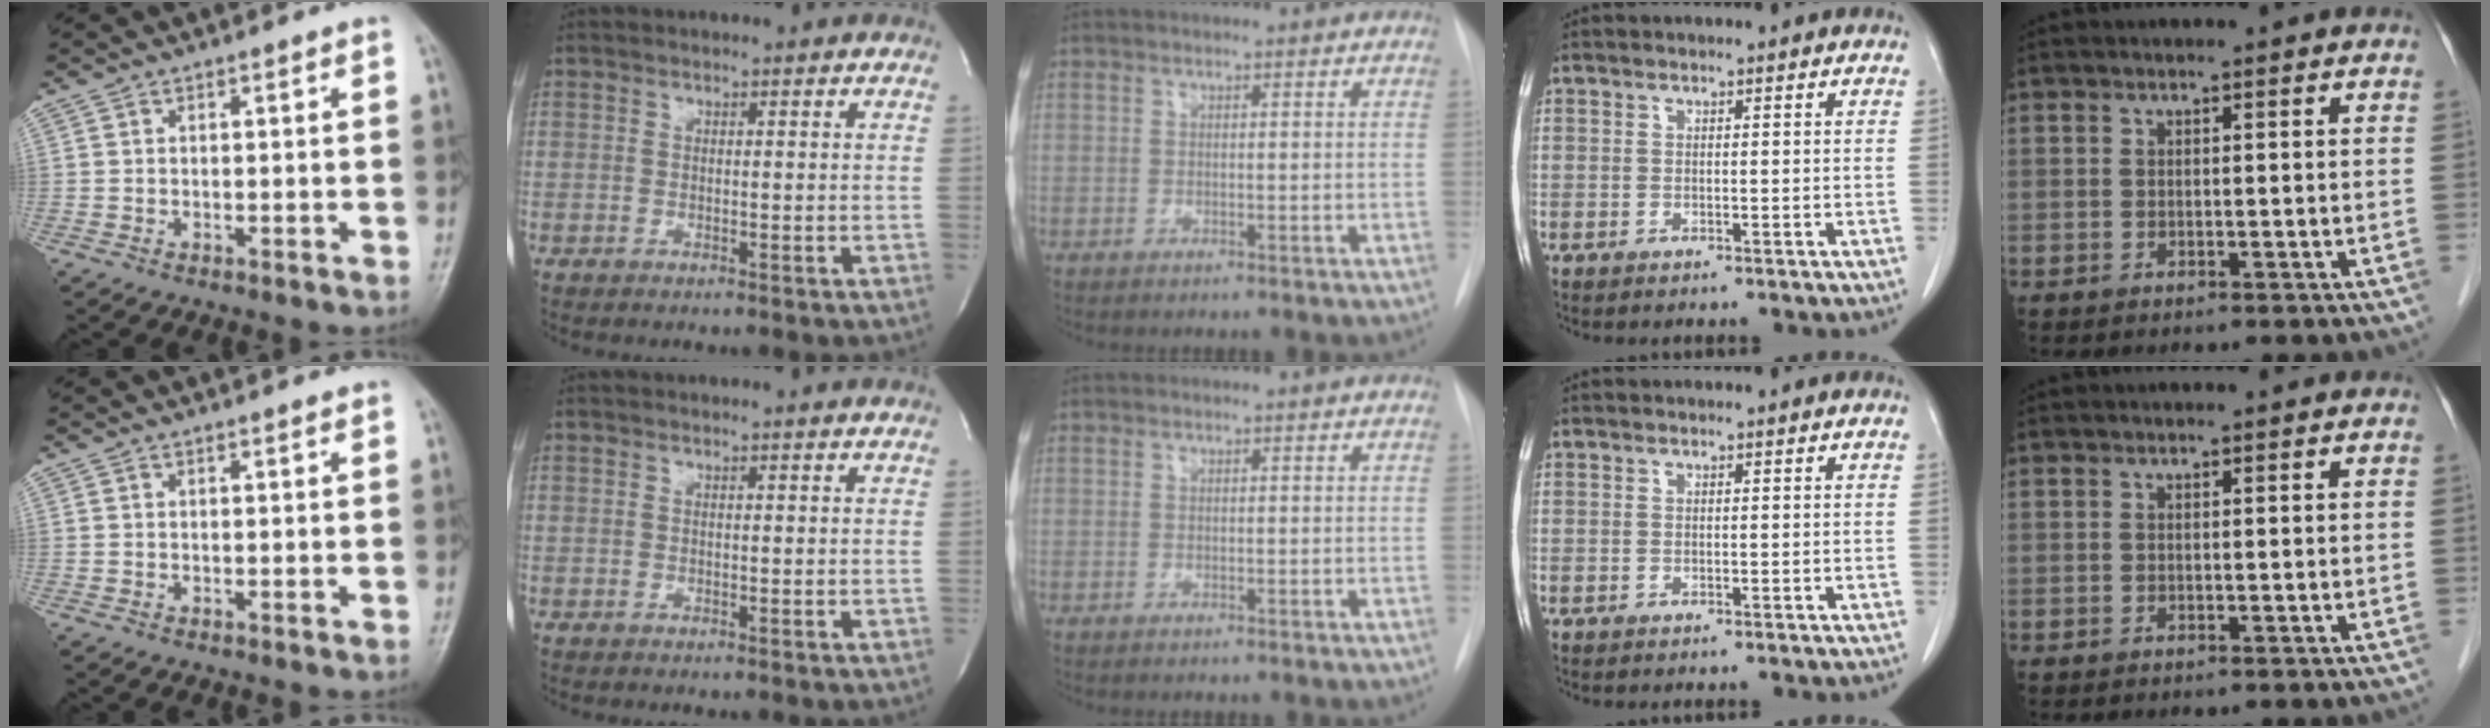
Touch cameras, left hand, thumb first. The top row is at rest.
{"thumb": {"total": 0.7, "force": [0.6, 0.0, 0.4], "torque": [-0.007, -0.002, 0.011]}, "index": {"total": 1.2, "force": [1.2, 0.0, 0.2], "torque": [-0.012, 0.003, 0.012]}}